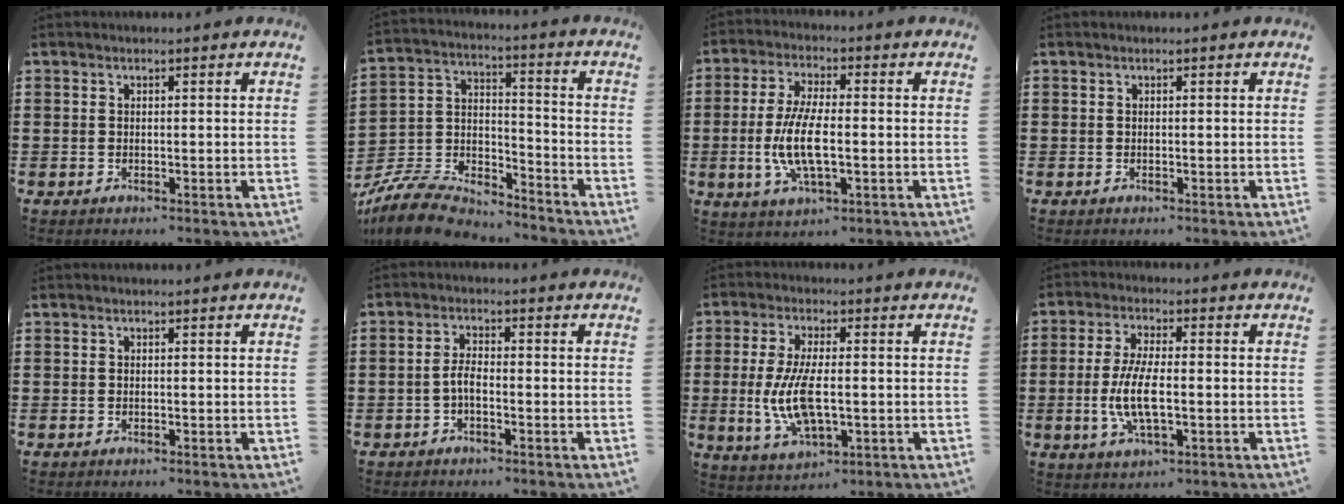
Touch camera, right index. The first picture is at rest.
{"total": 9.0, "force": [-8.5, 2.2, 2.1], "torque": [-0.060, 0.010, -0.174]}
{"total": 8.7, "force": [-1.6, 3.0, 8.0], "torque": [-0.176, -0.011, -0.034]}
{"total": 0.0}
{"total": 0.0}
{"total": 2.8, "force": [-1.0, 1.0, 2.4], "torque": [-0.059, -0.002, -0.024]}
{"total": 9.1, "force": [-0.9, 3.7, 8.3], "torque": [-0.186, -0.012, -0.018]}
{"total": 7.5, "force": [-1.4, 2.6, 6.9], "torque": [-0.152, -0.008, -0.031]}